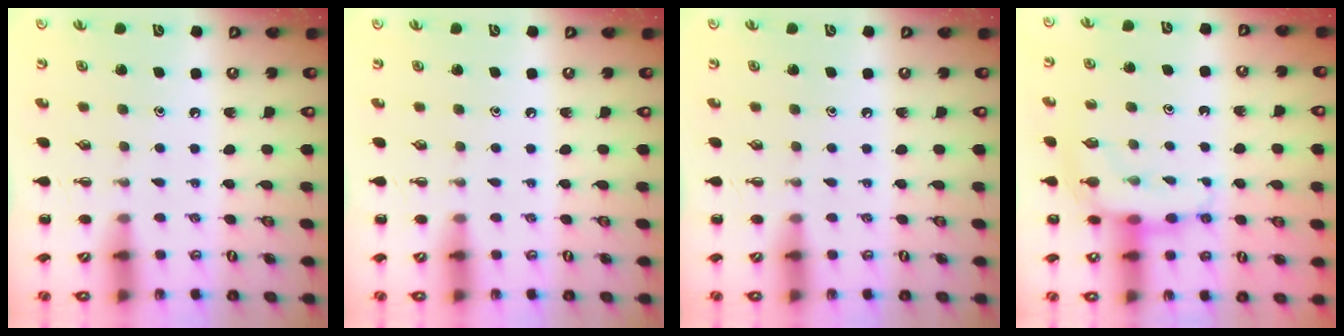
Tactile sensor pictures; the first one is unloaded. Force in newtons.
{"total": 0.0}
{"total": 0.0}
{"total": 9.0, "press": 8.9, "slide": 1.3}